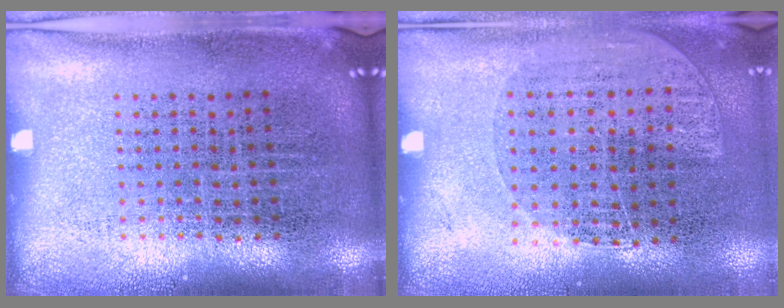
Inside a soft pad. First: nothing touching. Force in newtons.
{"total": 1.0, "press": 0.9, "slide": 0.5}